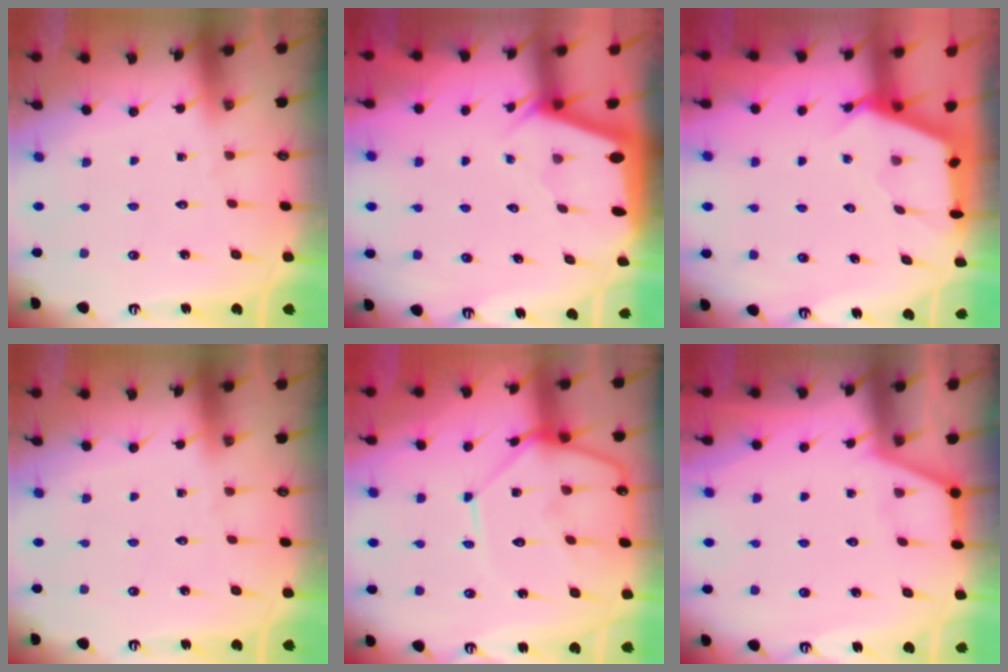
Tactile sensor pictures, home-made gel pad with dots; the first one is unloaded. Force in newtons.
{"total": 2.1, "press": 2.1, "slide": 0.0}
{"total": 2.6, "press": 2.6, "slide": 0.3}
{"total": 0.0}
{"total": 12.4, "press": 12.3, "slide": 1.3}
{"total": 2.1, "press": 2.1, "slide": 0.4}